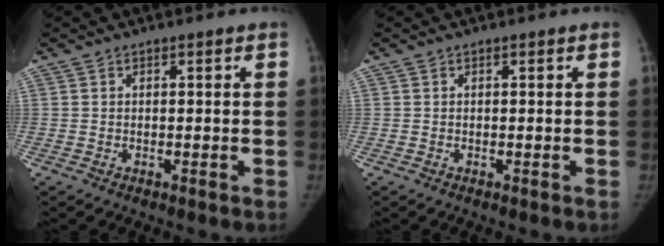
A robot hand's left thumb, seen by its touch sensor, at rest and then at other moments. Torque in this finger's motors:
{"motor_torque": [0.02, 0.01, 0.32, -0.34, 0.02]}